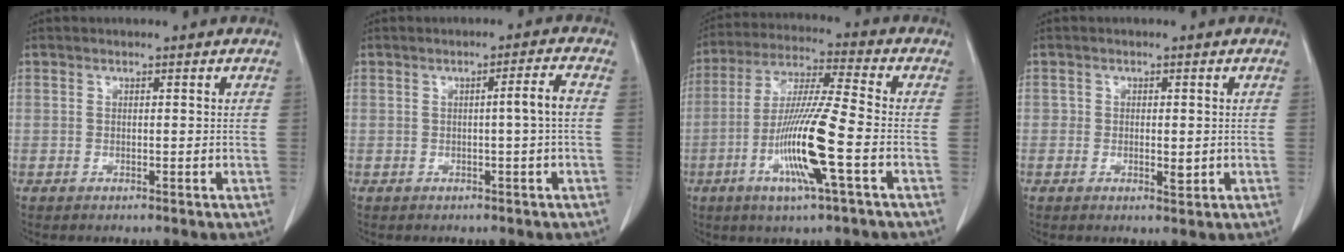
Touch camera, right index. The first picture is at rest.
{"total": 2.8, "force": [-0.1, -0.6, 2.7], "torque": [-0.038, 0.002, -0.001]}
{"total": 13.5, "force": [-4.2, -0.1, 12.9], "torque": [-0.258, -0.013, -0.085]}
{"total": 2.1, "force": [-0.2, 1.1, 1.7], "torque": [-0.020, -0.002, -0.002]}